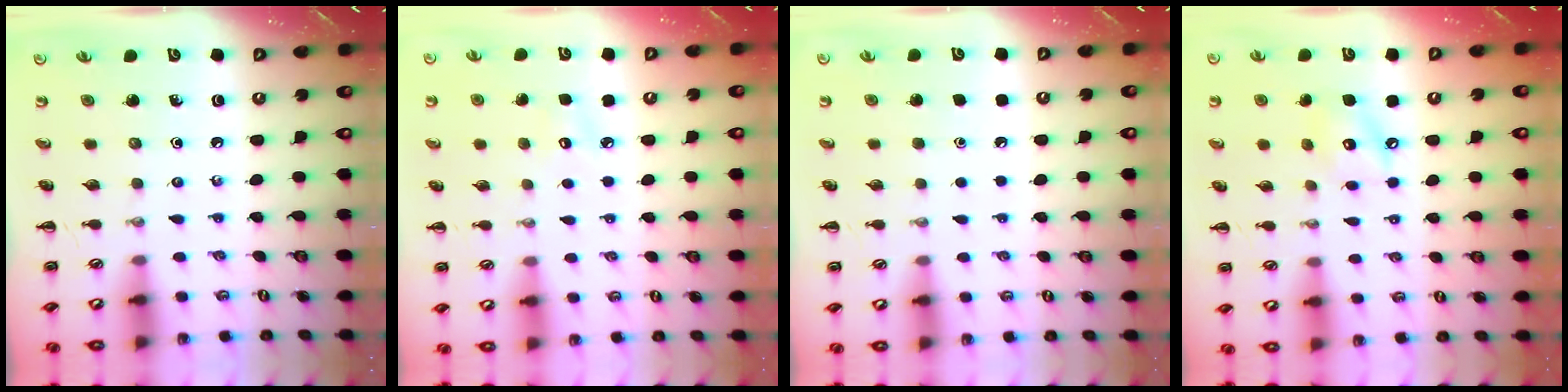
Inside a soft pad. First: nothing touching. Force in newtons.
{"total": 3.9, "press": 3.8, "slide": 1.1}
{"total": 2.3, "press": 2.3, "slide": 0.1}
{"total": 8.6, "press": 8.5, "slide": 1.0}